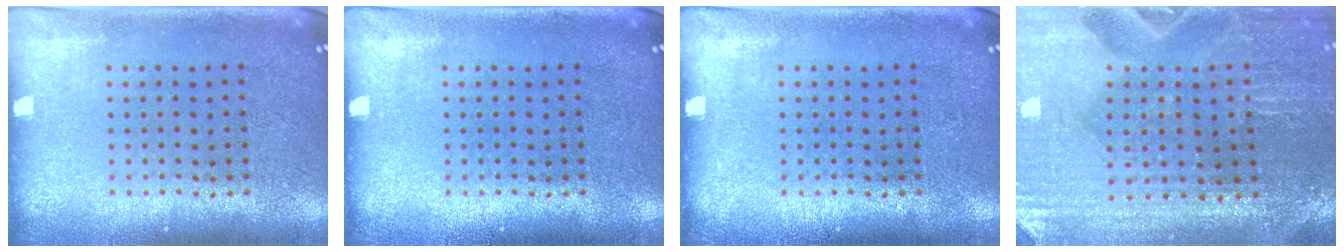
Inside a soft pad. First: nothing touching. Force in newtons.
{"total": 0.0}
{"total": 0.0}
{"total": 1.2, "press": 1.2, "slide": 0.0}